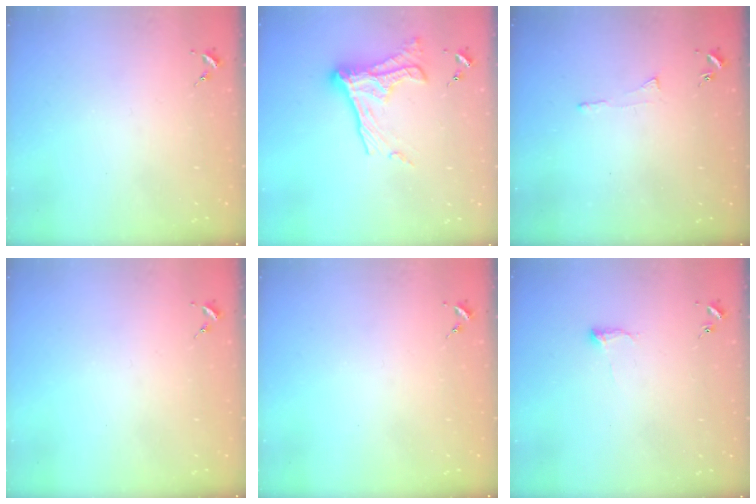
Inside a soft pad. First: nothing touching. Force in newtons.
{"total": 15.9, "press": 15.9, "slide": 1.3}
{"total": 3.0, "press": 2.9, "slide": 0.5}
{"total": 0.0}
{"total": 0.0}
{"total": 5.9, "press": 5.9, "slide": 1.0}